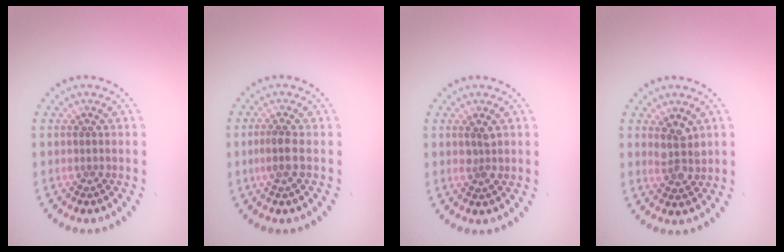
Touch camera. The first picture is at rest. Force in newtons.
{"total": 1.7, "press": 1.5, "slide": 0.9}
{"total": 1.0, "press": 1.0, "slide": 0.3}
{"total": 2.5, "press": 2.2, "slide": 1.1}